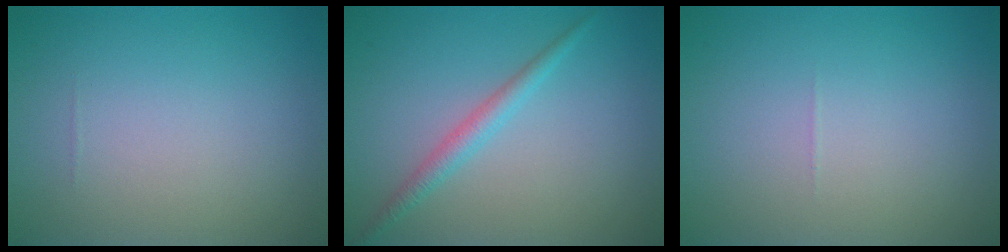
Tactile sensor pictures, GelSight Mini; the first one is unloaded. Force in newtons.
{"total": 1.9, "press": 1.9, "slide": 0.1}
{"total": 0.0}